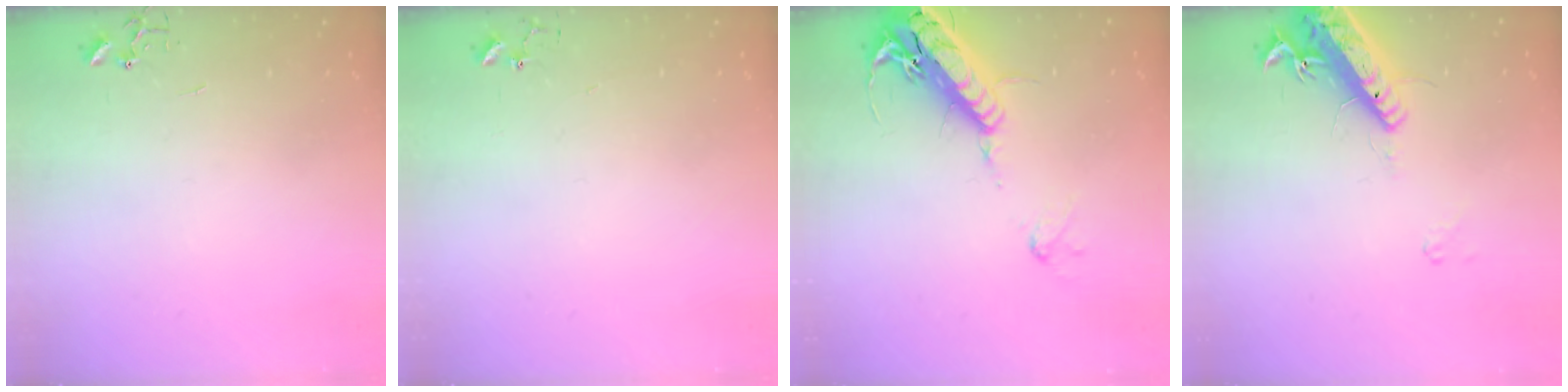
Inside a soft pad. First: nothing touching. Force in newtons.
{"total": 3.1, "press": 3.1, "slide": 0.3}
{"total": 19.9, "press": 19.5, "slide": 3.8}
{"total": 15.7, "press": 15.3, "slide": 3.5}